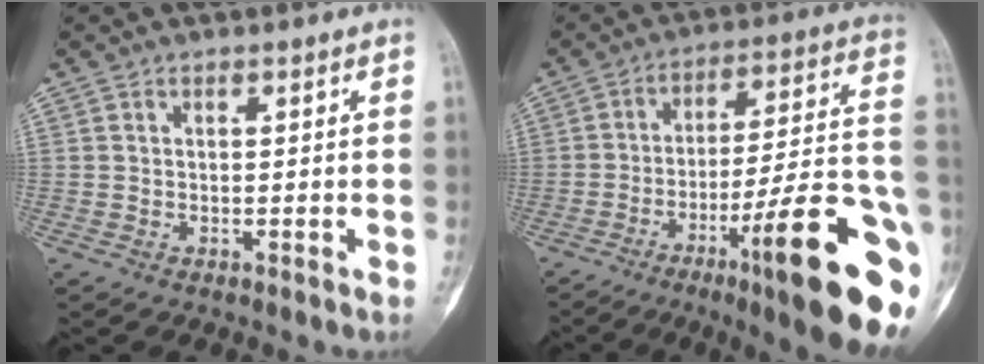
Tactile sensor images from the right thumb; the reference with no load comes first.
{"total": 24.9, "force": [-10.9, 3.8, 22.1], "torque": [-0.250, 0.050, -0.159]}